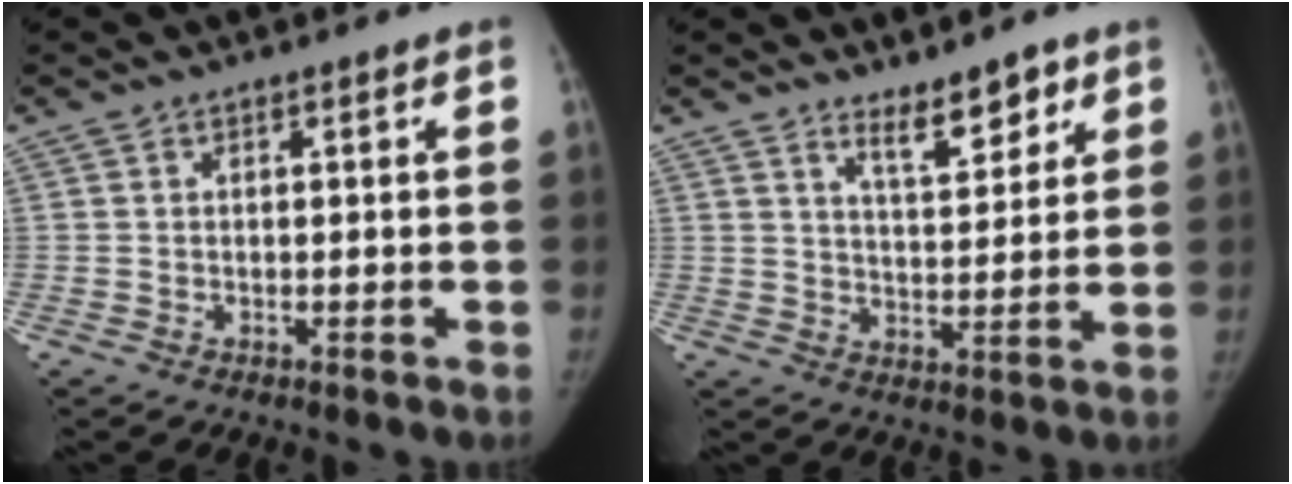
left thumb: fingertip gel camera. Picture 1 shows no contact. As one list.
[{"total": 6.9, "force": [5.1, 2.5, 4.0], "torque": [-0.039, -0.041, 0.081]}]